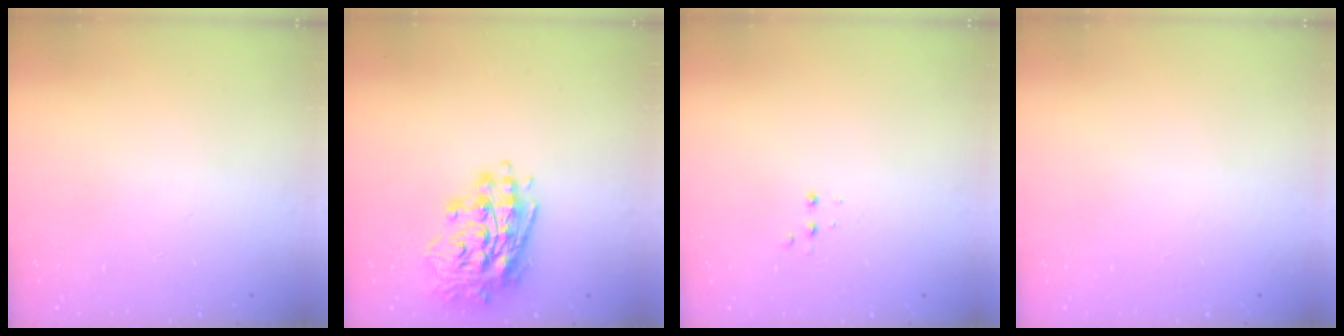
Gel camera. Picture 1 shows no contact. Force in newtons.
{"total": 16.2, "press": 16.0, "slide": 2.6}
{"total": 2.4, "press": 2.2, "slide": 0.9}
{"total": 0.0}